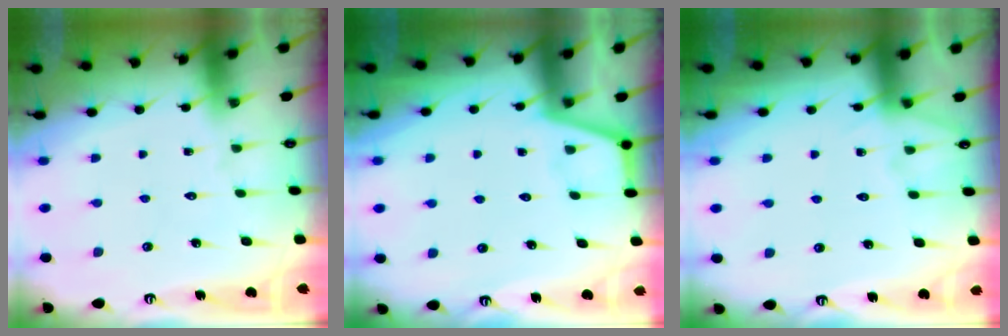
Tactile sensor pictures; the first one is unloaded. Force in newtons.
{"total": 2.1, "press": 2.1, "slide": 0.4}
{"total": 5.0, "press": 5.0, "slide": 0.6}